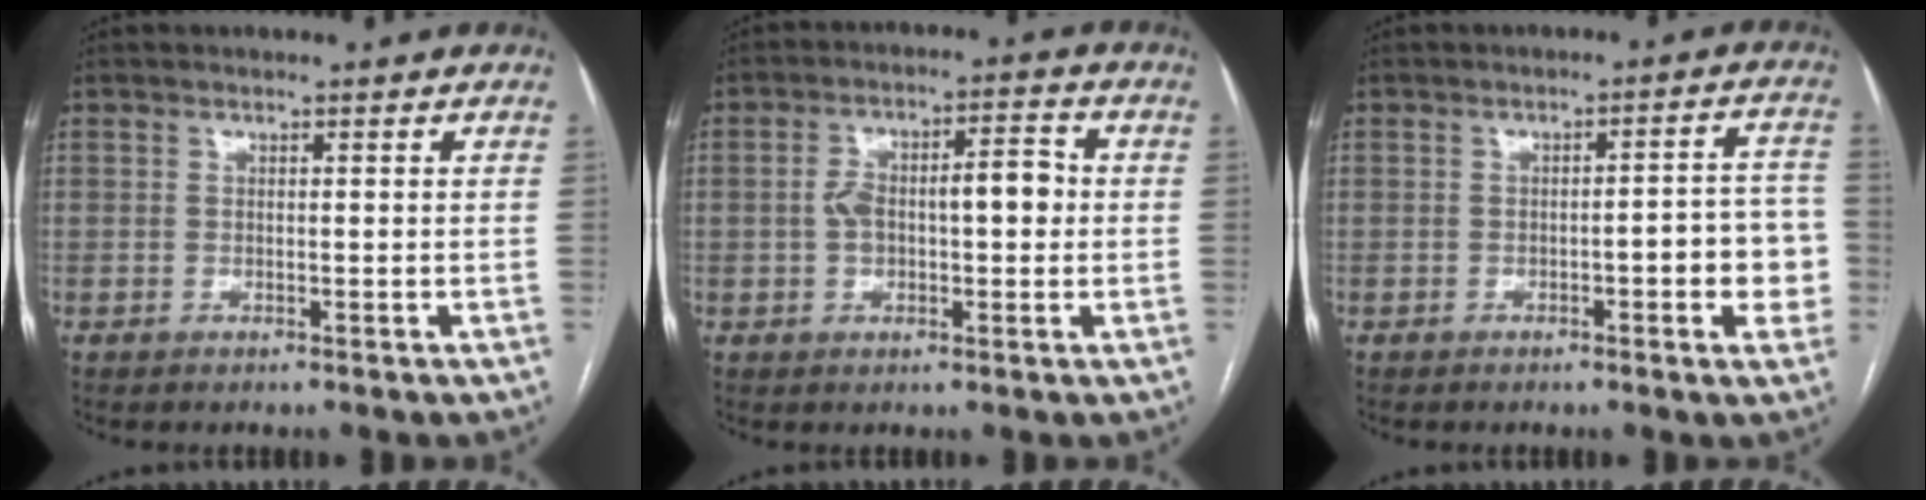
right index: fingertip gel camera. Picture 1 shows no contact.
{"total": 8.4, "force": [0.1, 3.4, 7.7], "torque": [-0.141, 0.031, 0.002]}
{"total": 7.5, "force": [-1.9, 1.8, 7.1], "torque": [-0.076, 0.022, -0.025]}